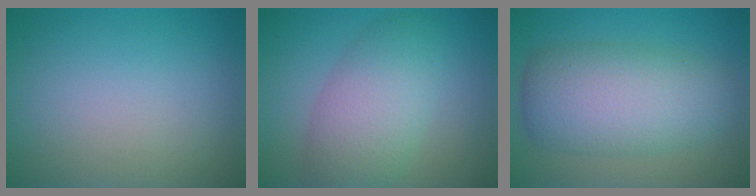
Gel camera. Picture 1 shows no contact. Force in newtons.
{"total": 6.1, "press": 6.1, "slide": 0.1}
{"total": 8.0, "press": 8.0, "slide": 0.4}